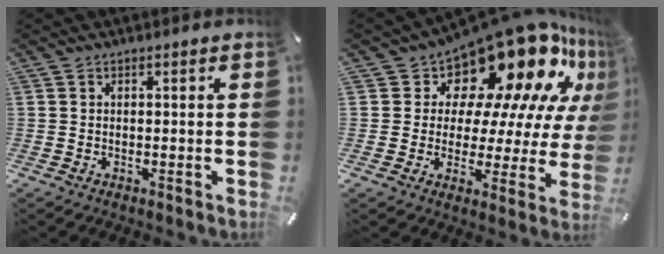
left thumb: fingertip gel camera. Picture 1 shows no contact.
{"total": 19.5, "force": [14.3, 9.0, 9.8], "torque": [-0.131, -0.128, 0.237]}